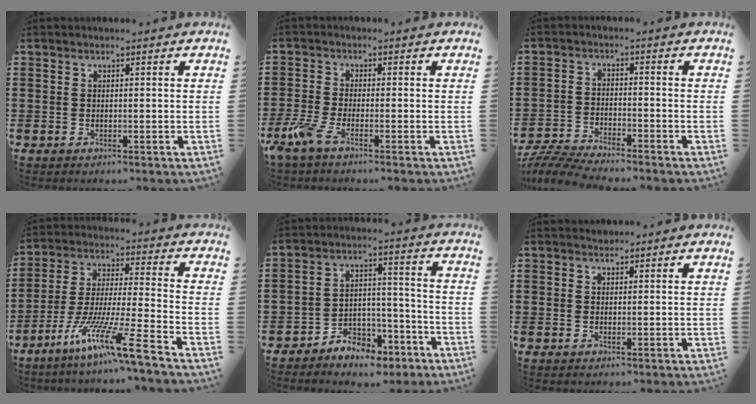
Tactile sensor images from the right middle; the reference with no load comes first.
{"total": 3.9, "force": [-2.4, 0.7, 3.0], "torque": [-0.086, -0.013, -0.052]}
{"total": 5.2, "force": [-5.1, 0.1, 1.2], "torque": [-0.042, -0.012, -0.105]}
{"total": 11.3, "force": [-8.3, -0.5, 7.6], "torque": [-0.151, -0.005, -0.164]}
{"total": 5.9, "force": [-5.2, 2.5, 1.0], "torque": [-0.018, 0.020, -0.101]}
{"total": 0.9, "force": [0.9, 0.3, -0.1], "torque": [0.002, 0.001, 0.016]}